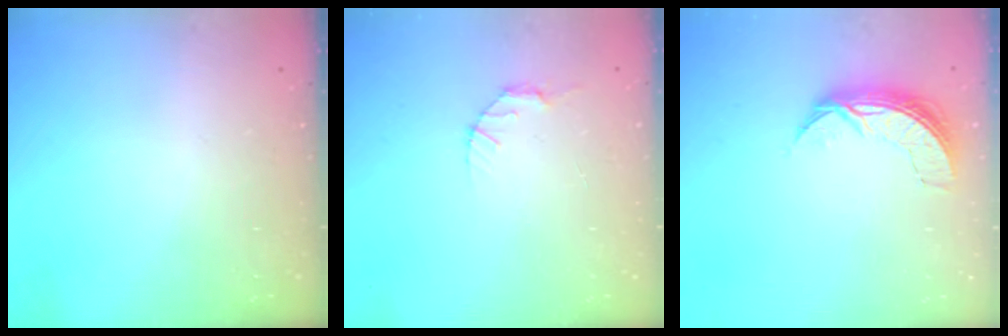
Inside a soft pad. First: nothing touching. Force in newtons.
{"total": 2.8, "press": 2.8, "slide": 0.4}
{"total": 7.4, "press": 7.3, "slide": 0.5}